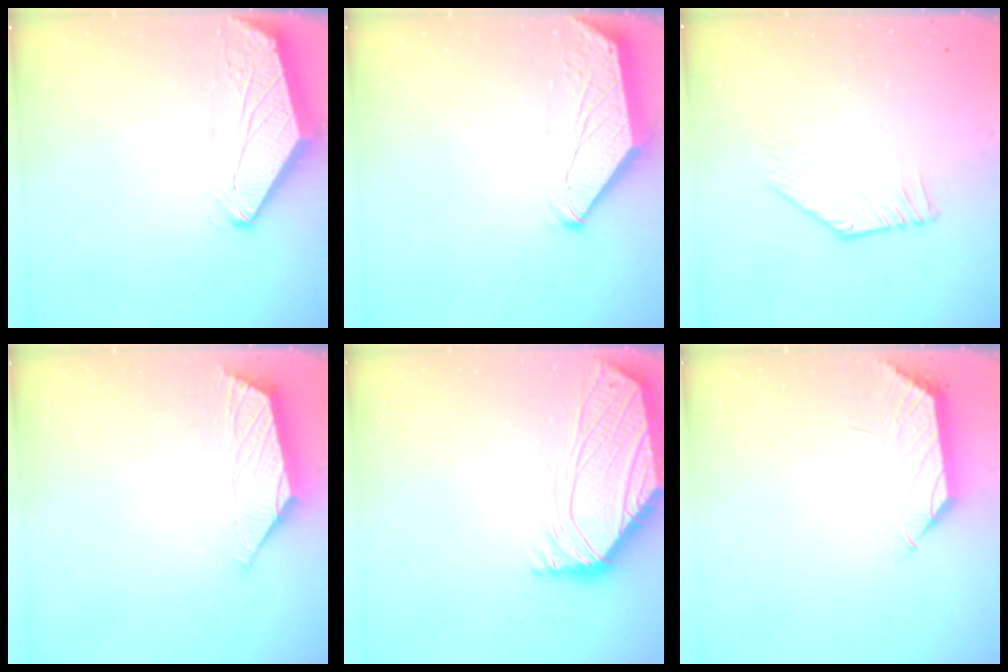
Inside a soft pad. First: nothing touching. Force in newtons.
{"total": 0.0}
{"total": 2.7, "press": 2.7, "slide": 0.0}
{"total": 1.4, "press": 1.4, "slide": 0.2}
{"total": 0.5, "press": 0.4, "slide": 0.3}
{"total": 1.5, "press": 1.3, "slide": 0.6}